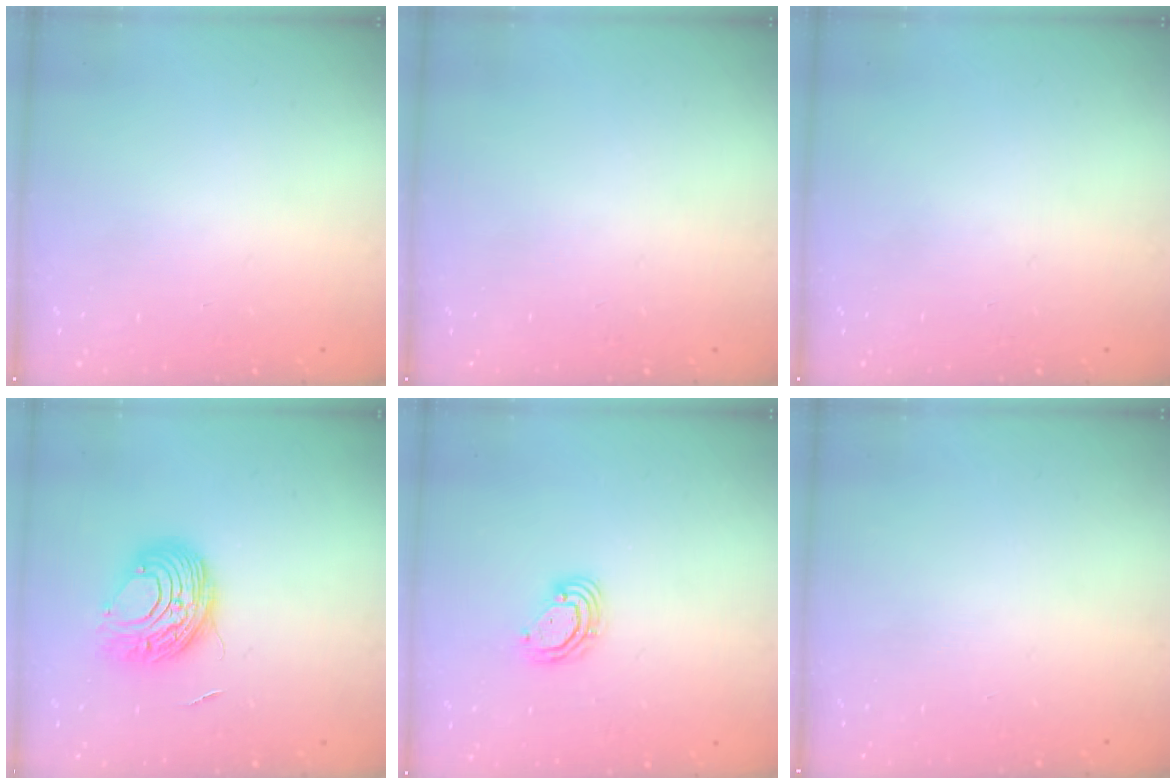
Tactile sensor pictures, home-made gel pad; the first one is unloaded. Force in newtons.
{"total": 0.0}
{"total": 0.0}
{"total": 9.4, "press": 9.4, "slide": 0.8}
{"total": 4.9, "press": 4.8, "slide": 0.6}
{"total": 0.0}